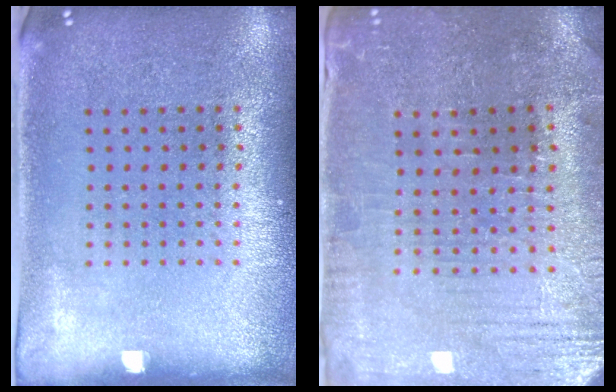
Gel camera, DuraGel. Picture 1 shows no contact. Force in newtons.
{"total": 0.9, "press": 0.8, "slide": 0.4}